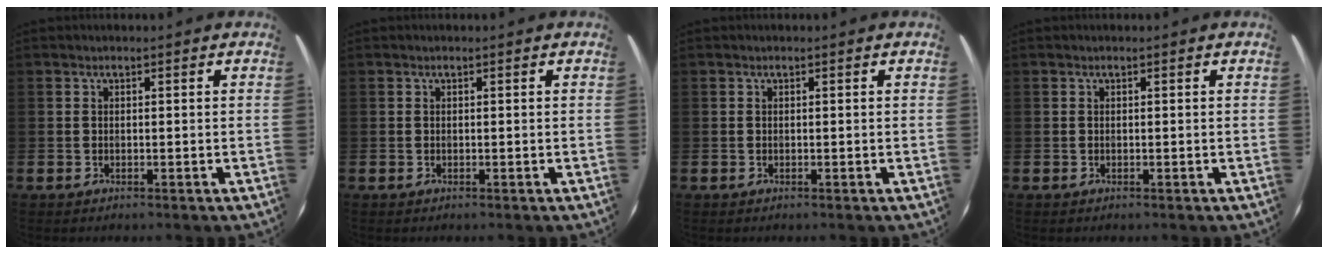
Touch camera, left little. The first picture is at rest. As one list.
[{"total": 0.0}, {"total": 0.0}, {"total": 0.0}]